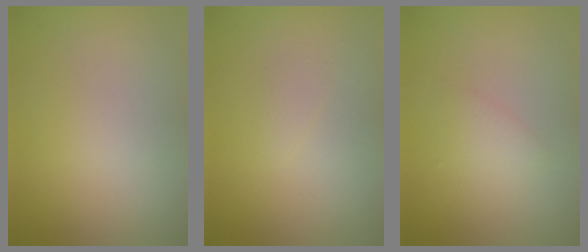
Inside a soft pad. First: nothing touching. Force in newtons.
{"total": 0.7, "press": 0.7, "slide": 0.1}
{"total": 1.3, "press": 1.3, "slide": 0.1}